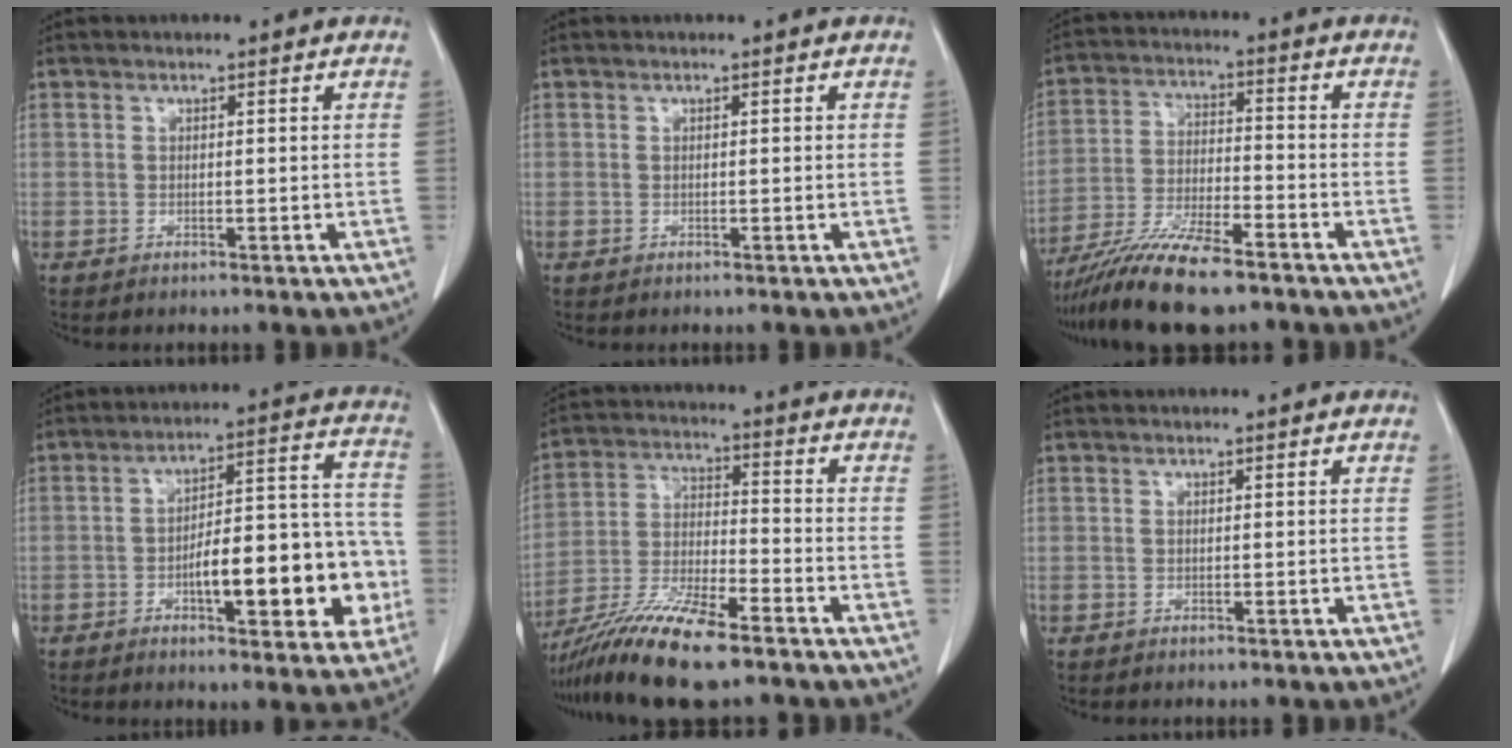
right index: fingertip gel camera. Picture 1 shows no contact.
{"total": 0.0}
{"total": 13.0, "force": [-10.3, 1.9, 7.6], "torque": [-0.141, -0.023, -0.180]}
{"total": 16.7, "force": [-4.5, 5.2, 15.2], "torque": [-0.198, 0.040, -0.057]}
{"total": 14.2, "force": [-10.4, 1.8, 9.5], "torque": [-0.188, -0.029, -0.190]}
{"total": 0.0}